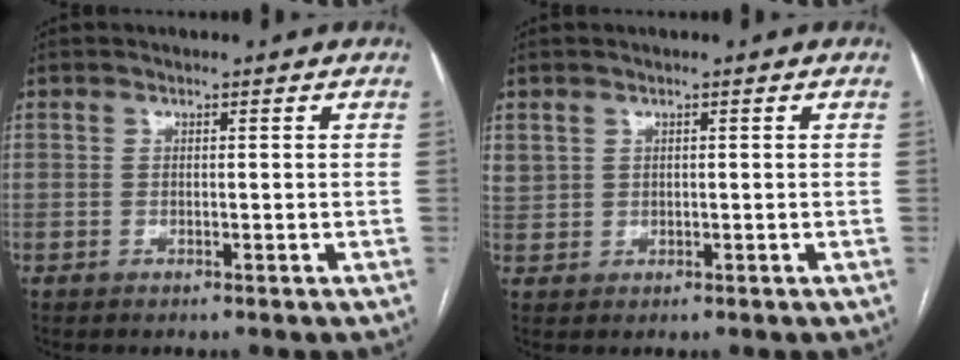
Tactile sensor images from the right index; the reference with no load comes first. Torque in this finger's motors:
{"motor_torque": [1.65, 0.49, 0.62, 0.11]}